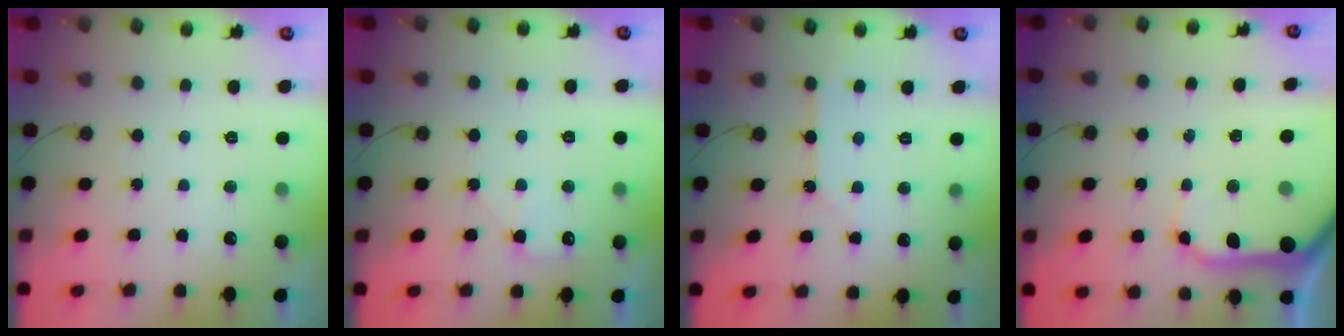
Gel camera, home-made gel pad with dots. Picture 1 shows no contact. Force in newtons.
{"total": 5.6, "press": 5.6, "slide": 1.0}
{"total": 2.6, "press": 2.5, "slide": 0.3}
{"total": 11.8, "press": 11.7, "slide": 1.5}